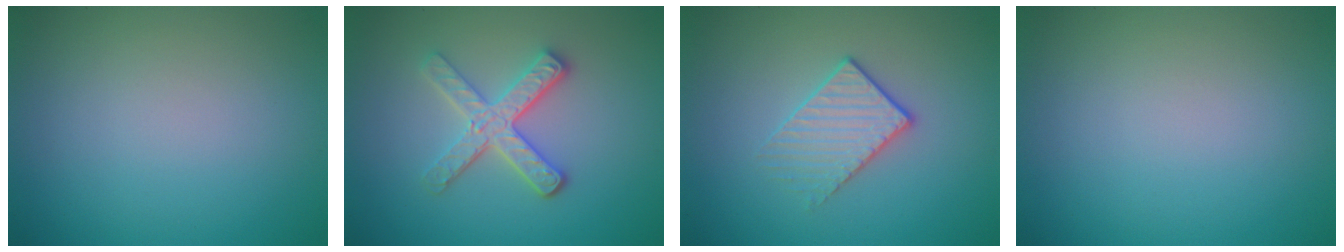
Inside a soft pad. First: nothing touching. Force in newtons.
{"total": 3.6, "press": 3.1, "slide": 1.8}
{"total": 2.2, "press": 1.9, "slide": 1.2}
{"total": 0.0}